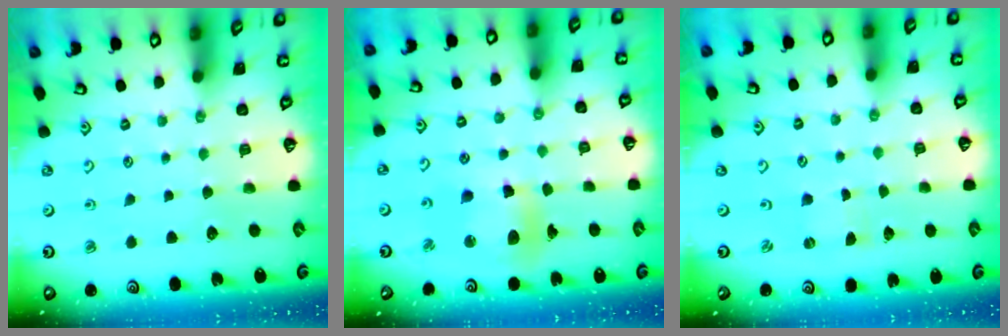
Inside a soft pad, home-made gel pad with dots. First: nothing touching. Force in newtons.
{"total": 11.8, "press": 11.5, "slide": 2.5}
{"total": 0.0}